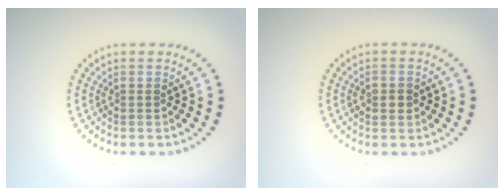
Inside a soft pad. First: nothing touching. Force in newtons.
{"total": 2.0, "press": 2.0, "slide": 0.1}